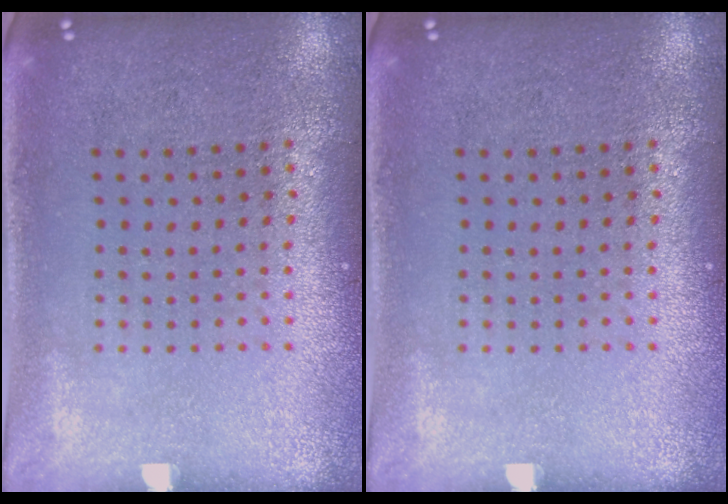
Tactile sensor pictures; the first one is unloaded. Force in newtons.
{"total": 0.0}